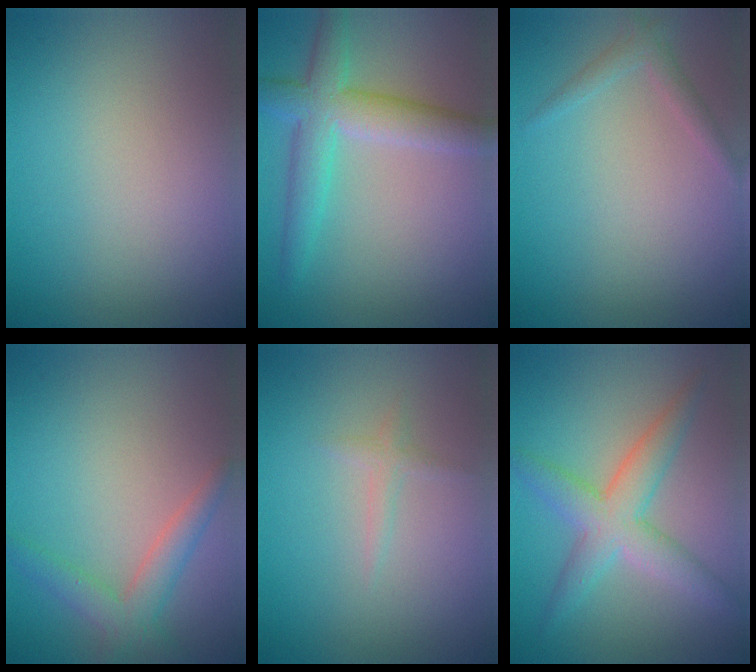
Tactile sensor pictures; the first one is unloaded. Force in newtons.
{"total": 5.1, "press": 5.1, "slide": 0.1}
{"total": 1.4, "press": 1.4, "slide": 0.1}
{"total": 2.9, "press": 2.9, "slide": 0.1}
{"total": 1.0, "press": 1.0, "slide": 0.1}
{"total": 4.4, "press": 4.4, "slide": 0.2}